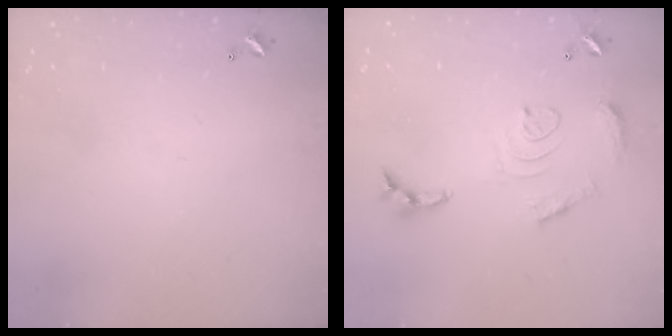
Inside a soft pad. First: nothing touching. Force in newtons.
{"total": 12.6, "press": 12.5, "slide": 1.3}